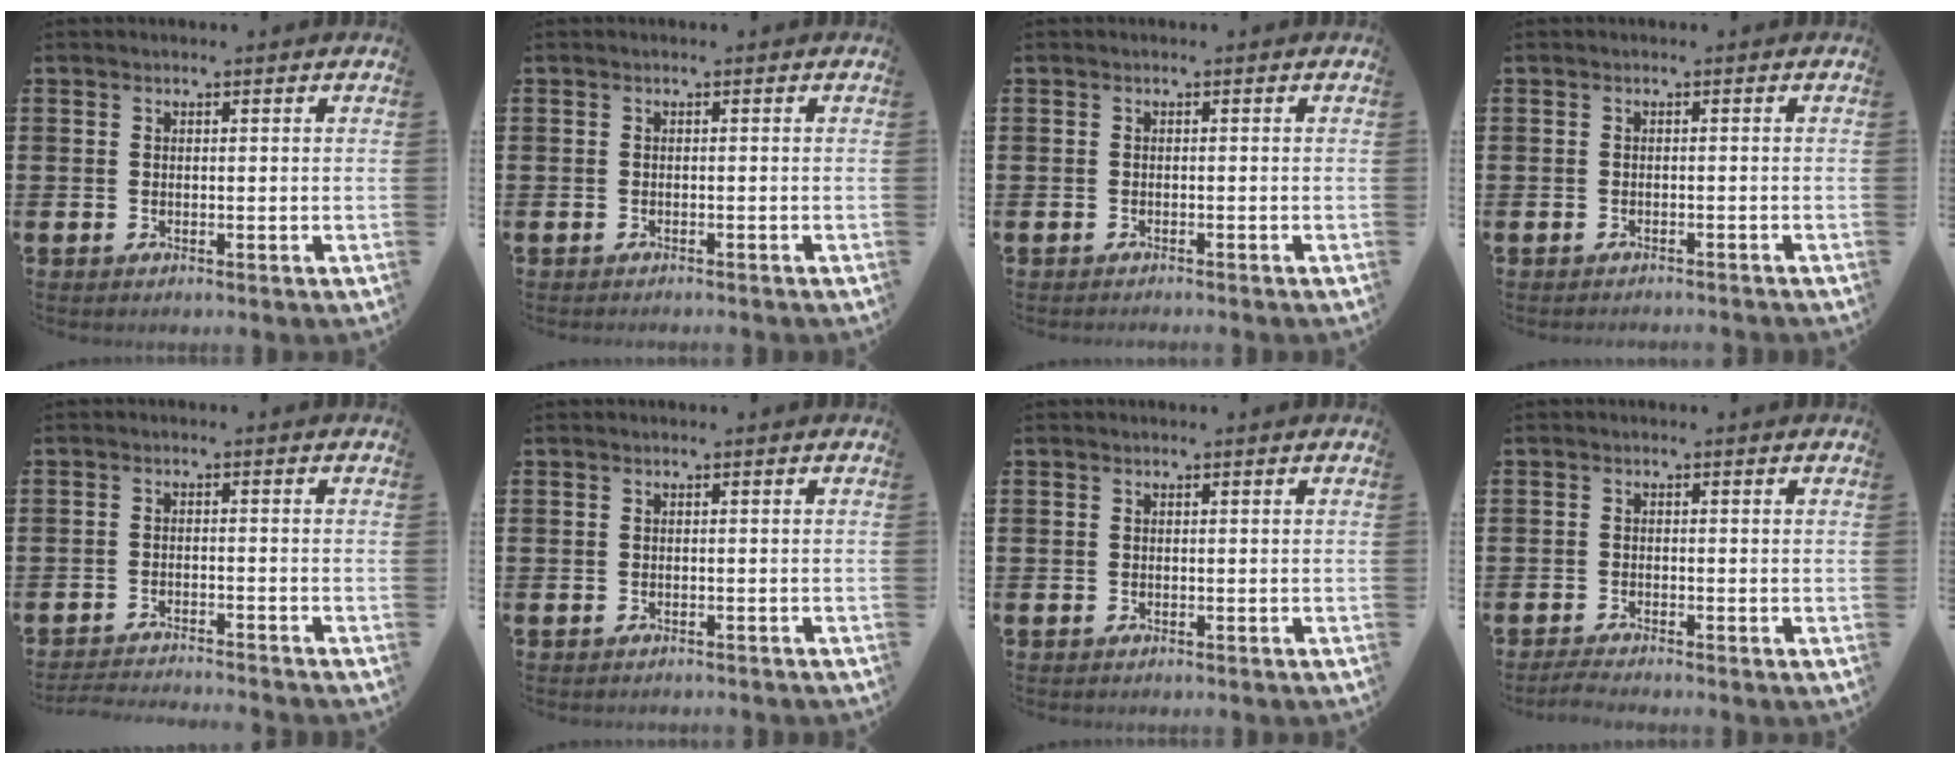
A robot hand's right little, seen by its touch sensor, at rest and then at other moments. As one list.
[{"total": 0.0}, {"total": 0.0}, {"total": 0.7, "force": [-0.7, -0.1, 0.0], "torque": [0.001, -0.001, -0.015]}, {"total": 2.4, "force": [-2.4, -0.3, 0.1], "torque": [-0.002, 0.002, -0.050]}, {"total": 0.0}, {"total": 0.0}, {"total": 1.4, "force": [-1.2, 0.0, 0.6], "torque": [-0.011, 0.001, -0.024]}]